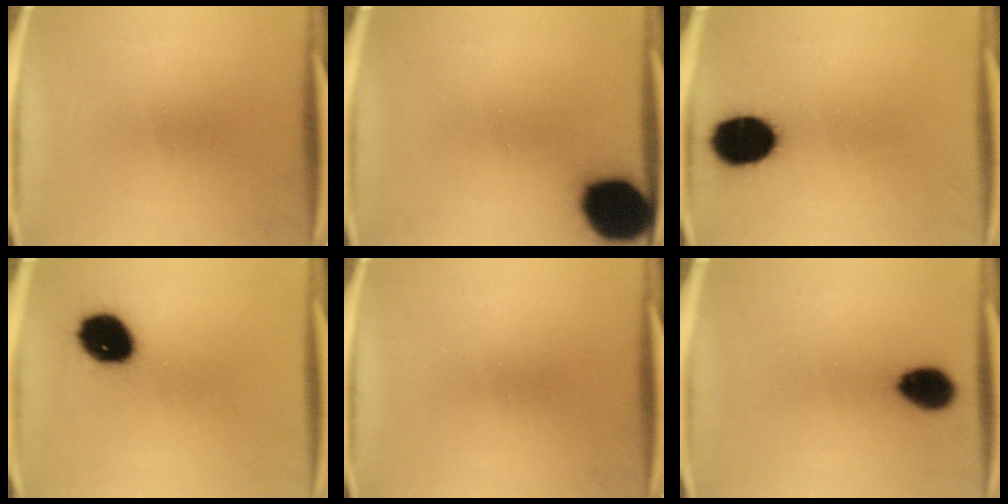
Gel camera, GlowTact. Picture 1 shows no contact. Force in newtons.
{"total": 17.4}
{"total": 13.9}
{"total": 13.7}
{"total": 0.0}
{"total": 8.5}